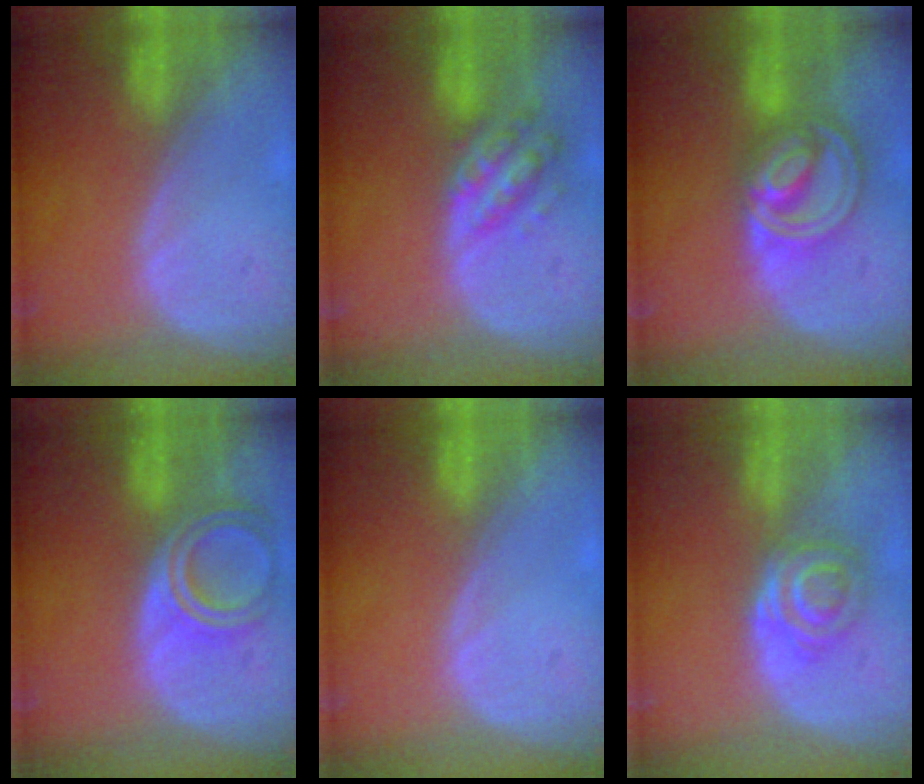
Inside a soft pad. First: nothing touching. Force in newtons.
{"total": 6.3, "press": 5.7, "slide": 2.7}
{"total": 8.7, "press": 7.4, "slide": 4.6}
{"total": 6.7, "press": 6.1, "slide": 2.8}
{"total": 0.0}
{"total": 5.4, "press": 5.1, "slide": 1.6}